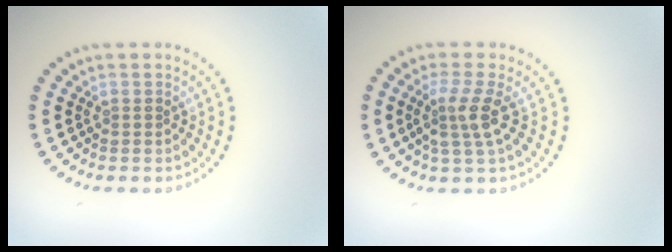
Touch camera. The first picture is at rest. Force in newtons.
{"total": 3.0, "press": 2.3, "slide": 1.9}